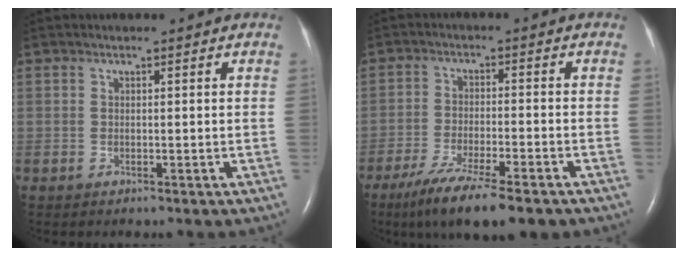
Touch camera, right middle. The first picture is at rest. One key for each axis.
{"total": 12.2, "fx": -8.9, "fy": 1.7, "fz": 8.1, "tx": -0.139, "ty": -0.030, "tz": -0.142}